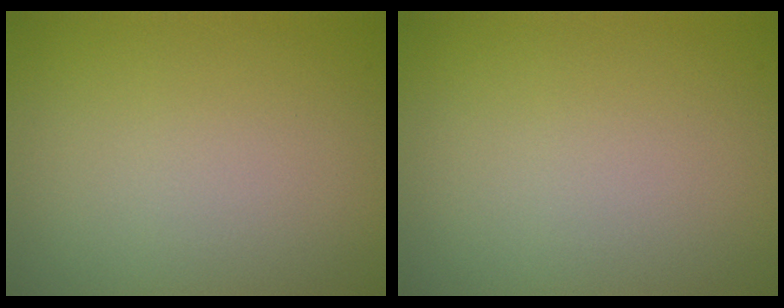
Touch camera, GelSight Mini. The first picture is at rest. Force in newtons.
{"total": 0.0}